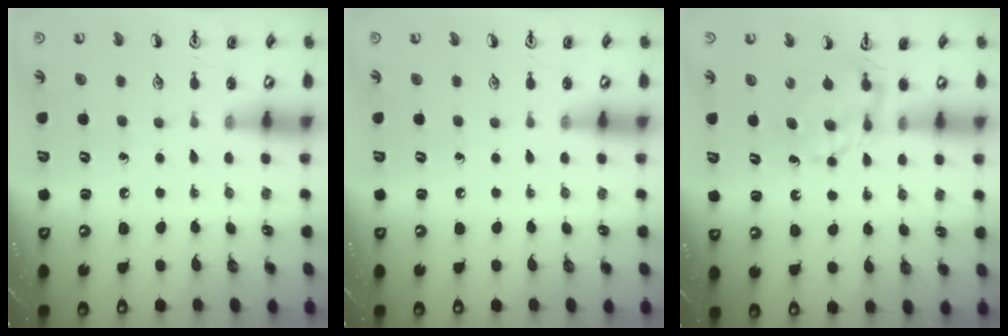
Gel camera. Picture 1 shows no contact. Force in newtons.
{"total": 0.0}
{"total": 6.3, "press": 6.3, "slide": 0.3}